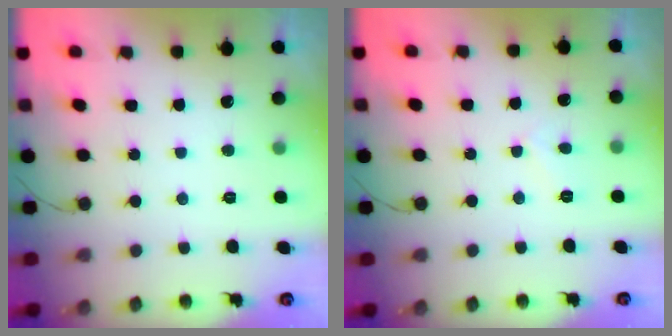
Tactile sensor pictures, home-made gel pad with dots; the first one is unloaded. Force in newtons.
{"total": 2.8, "press": 2.8, "slide": 0.3}